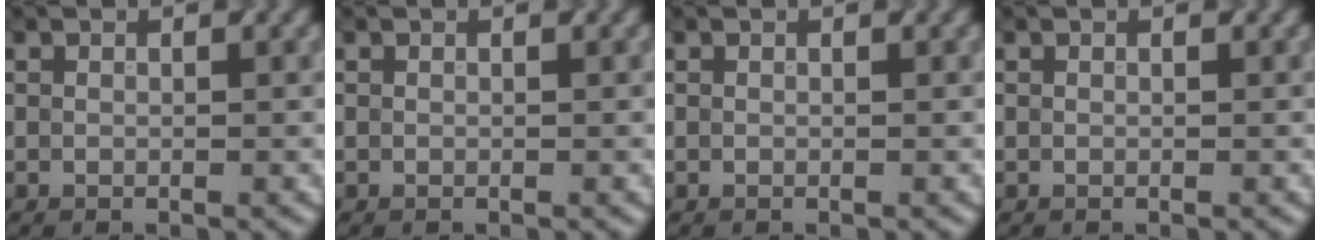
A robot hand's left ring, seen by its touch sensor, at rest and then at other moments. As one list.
[{"total": 0.0}, {"total": 0.0}, {"total": 0.0}]